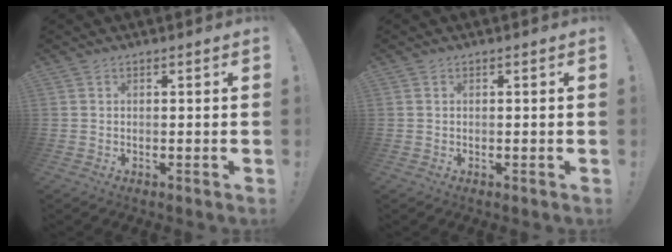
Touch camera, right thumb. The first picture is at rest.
{"total": 0.0}